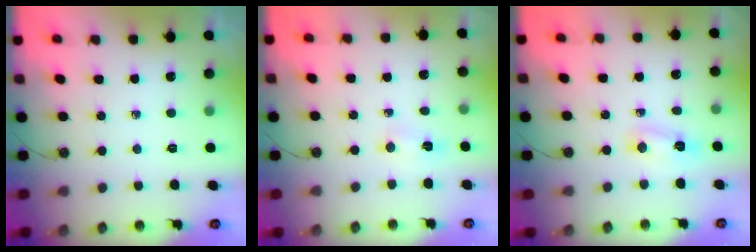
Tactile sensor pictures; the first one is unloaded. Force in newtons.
{"total": 8.3, "press": 2.8, "slide": 7.9}
{"total": 3.2, "press": 2.7, "slide": 1.6}